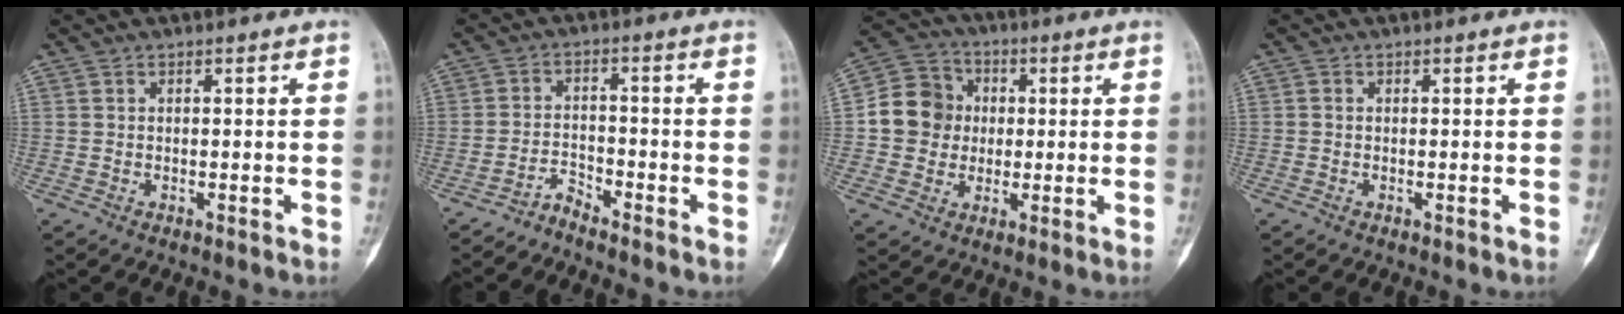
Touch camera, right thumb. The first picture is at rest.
{"total": 2.9, "force": [-2.8, 0.3, 0.2], "torque": [0.000, 0.018, -0.056]}
{"total": 10.5, "force": [0.2, 9.7, 4.0], "torque": [-0.044, 0.020, -0.005]}
{"total": 0.0}